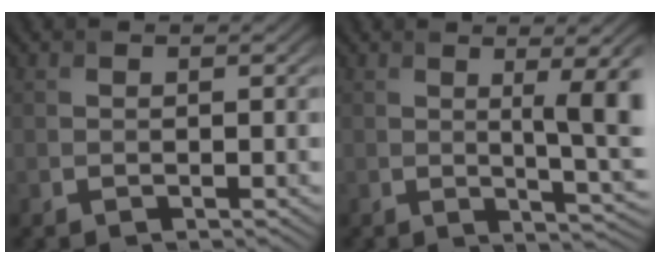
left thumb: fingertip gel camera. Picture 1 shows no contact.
{"total": 7.7, "force": [0.7, 1.7, 7.5], "torque": [-0.099, 0.011, 0.020]}